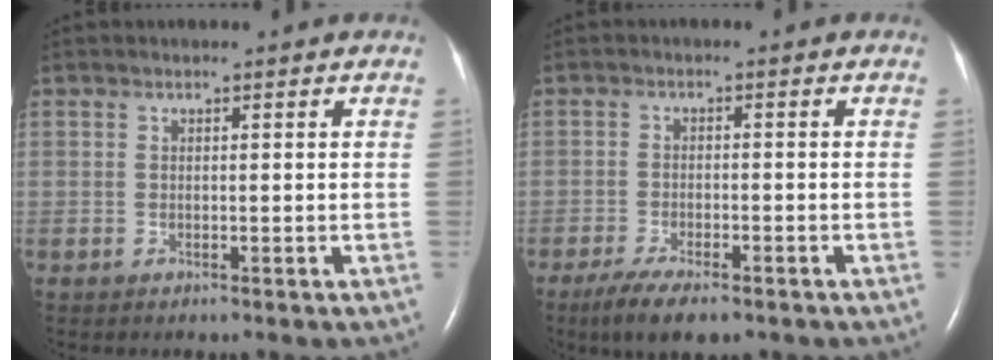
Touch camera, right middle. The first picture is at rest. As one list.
[{"total": 7.2, "force": [-5.1, 1.9, 4.7], "torque": [-0.082, -0.015, -0.079]}]